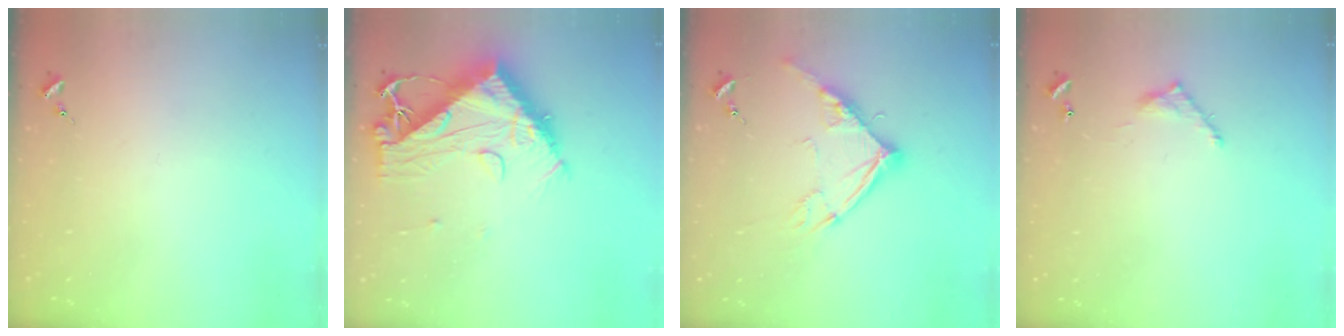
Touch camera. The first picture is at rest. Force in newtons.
{"total": 13.9, "press": 13.8, "slide": 1.3}
{"total": 12.9, "press": 12.8, "slide": 1.3}
{"total": 6.3, "press": 6.3, "slide": 0.4}